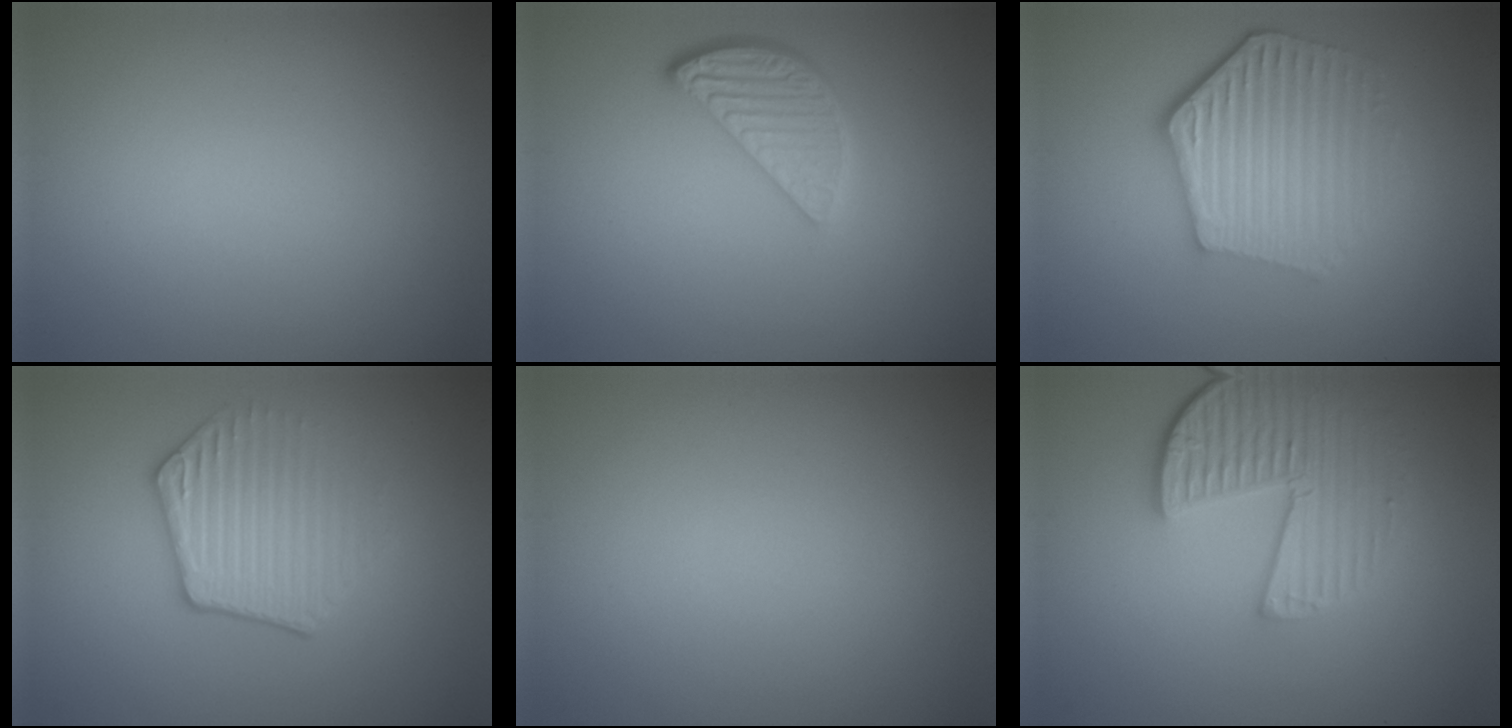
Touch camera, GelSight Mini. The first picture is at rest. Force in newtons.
{"total": 3.5, "press": 2.9, "slide": 2.0}
{"total": 6.1, "press": 4.6, "slide": 4.0}
{"total": 3.4, "press": 3.1, "slide": 1.4}
{"total": 0.0}
{"total": 5.4, "press": 4.1, "slide": 3.5}